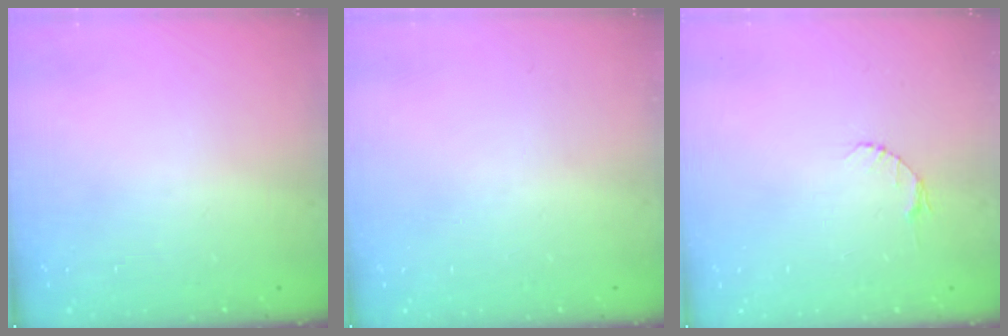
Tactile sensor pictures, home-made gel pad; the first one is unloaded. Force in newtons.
{"total": 0.0}
{"total": 2.6, "press": 2.6, "slide": 0.3}